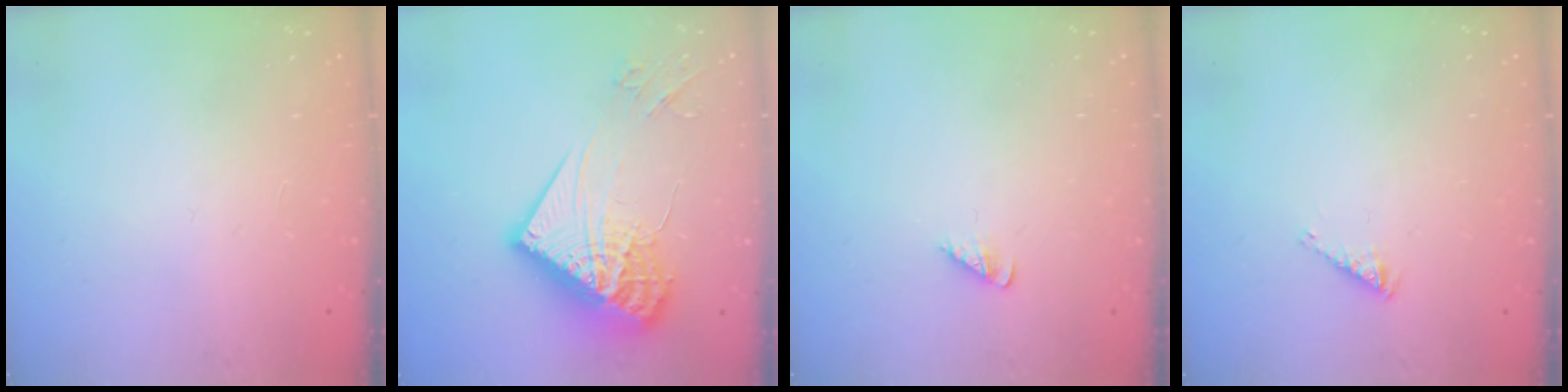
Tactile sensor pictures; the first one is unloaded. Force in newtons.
{"total": 20.7, "press": 20.5, "slide": 2.3}
{"total": 1.5, "press": 1.5, "slide": 0.3}
{"total": 2.6, "press": 2.6, "slide": 0.4}